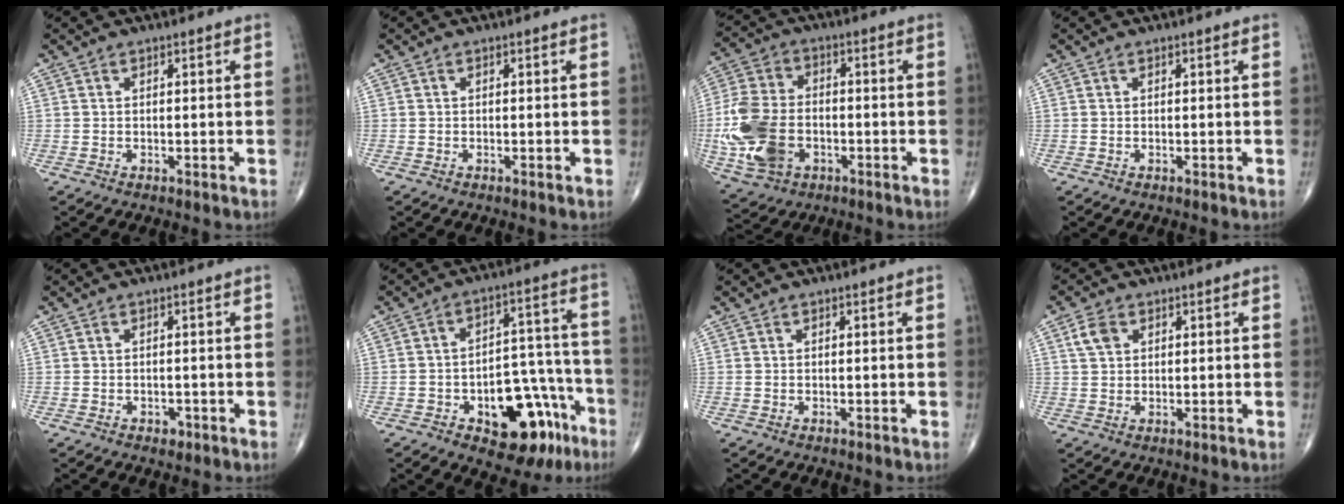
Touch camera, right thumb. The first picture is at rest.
{"total": 0.0}
{"total": 15.0, "force": [-3.5, 10.2, 10.4], "torque": [-0.218, 0.009, -0.067]}
{"total": 0.0}
{"total": 1.2, "force": [-0.7, 0.8, 0.5], "torque": [-0.004, 0.001, -0.010]}
{"total": 17.0, "force": [-8.2, 9.0, 11.9], "torque": [-0.111, 0.069, -0.104]}
{"total": 0.0}
{"total": 3.8, "force": [1.5, 2.7, 2.2], "torque": [-0.036, 0.002, 0.030]}